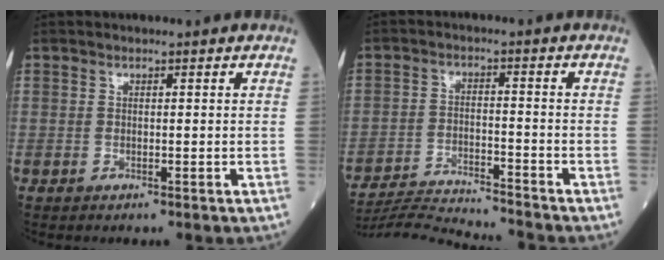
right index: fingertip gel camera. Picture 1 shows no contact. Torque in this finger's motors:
{"motor_torque": [-0.15, -0.20, 0.05, 0.01]}